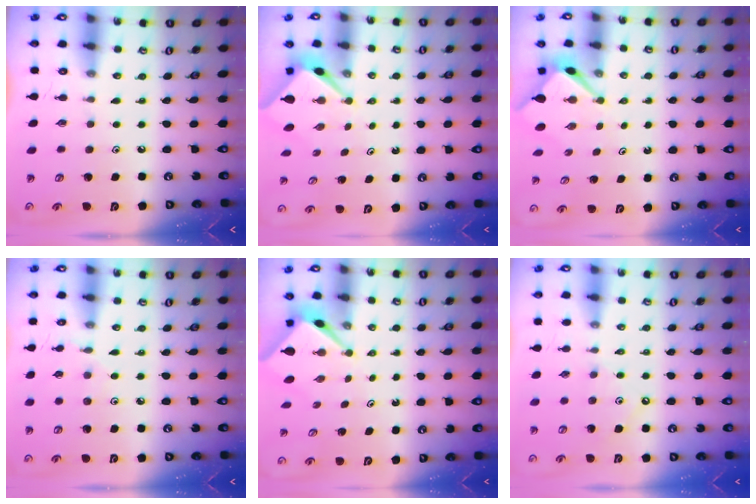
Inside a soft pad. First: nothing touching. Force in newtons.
{"total": 2.6, "press": 2.6, "slide": 0.1}
{"total": 2.9, "press": 2.9, "slide": 0.2}
{"total": 3.1, "press": 3.0, "slide": 0.4}
{"total": 2.5, "press": 2.5, "slide": 0.2}
{"total": 2.4, "press": 2.3, "slide": 0.5}